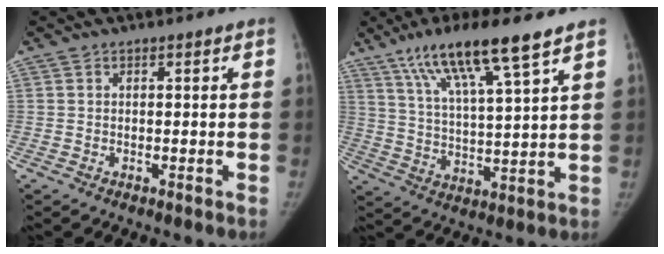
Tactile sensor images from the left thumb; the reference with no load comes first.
{"total": 14.9, "force": [9.6, 1.8, 11.3], "torque": [-0.200, -0.031, 0.175]}